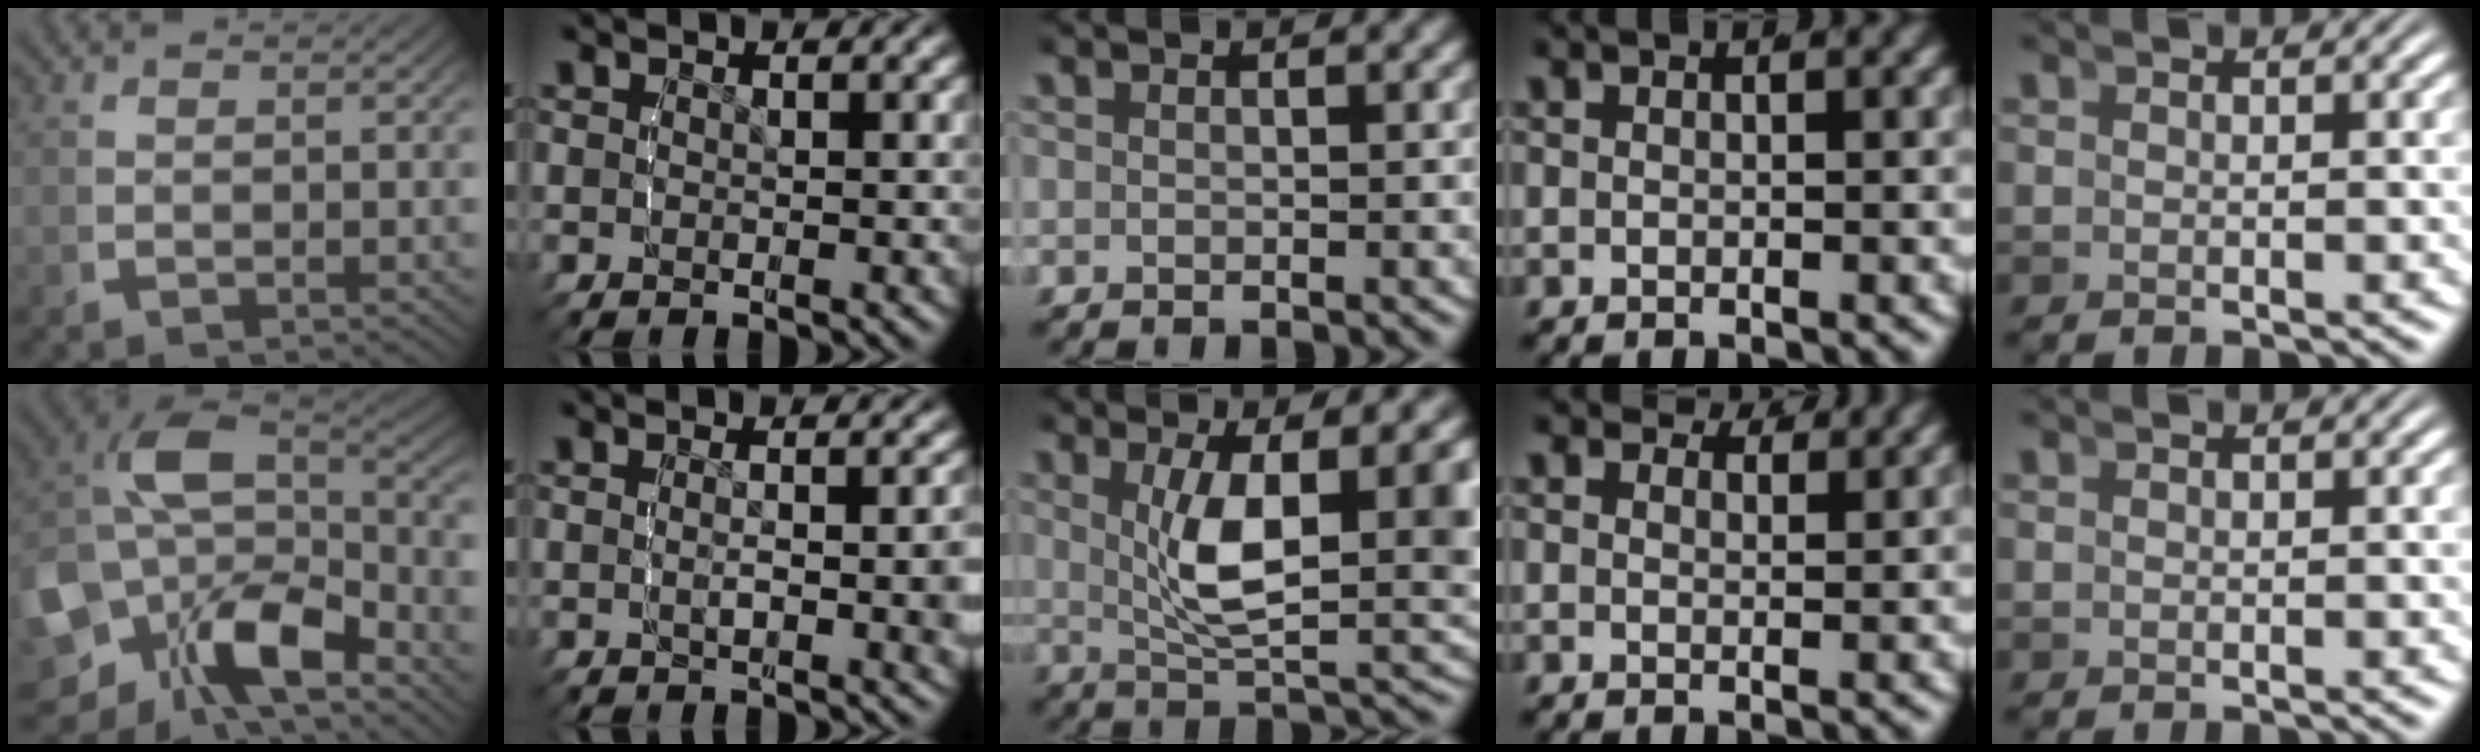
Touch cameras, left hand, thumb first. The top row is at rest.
{"thumb": {"total": 16.0, "force": [-0.4, 11.5, 11.0], "torque": [-0.266, -0.061, 0.006]}, "index": {"total": 1.9, "force": [0.1, -0.1, 1.9], "torque": [-0.025, 0.000, 0.000]}, "middle": {"total": 8.4, "force": [0.7, 3.0, 7.8], "torque": [-0.113, -0.011, 0.016]}, "ring": {"total": 2.3, "force": [2.2, 0.1, 0.4], "torque": [0.000, -0.005, 0.036]}}